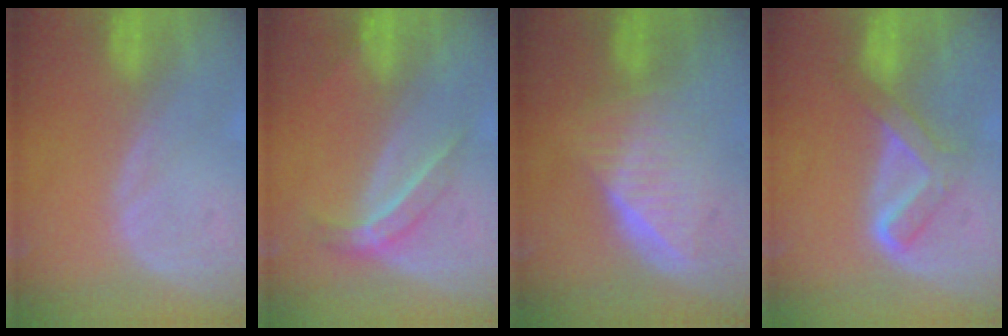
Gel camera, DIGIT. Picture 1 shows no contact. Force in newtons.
{"total": 4.7, "press": 4.2, "slide": 2.2}
{"total": 6.5, "press": 5.9, "slide": 2.9}
{"total": 5.1, "press": 5.1, "slide": 0.8}